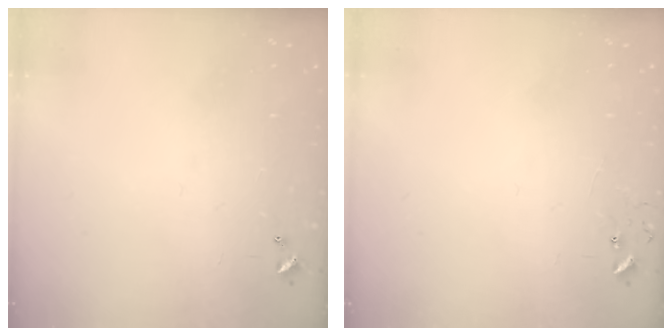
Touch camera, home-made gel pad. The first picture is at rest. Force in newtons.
{"total": 5.8, "press": 5.8, "slide": 0.5}